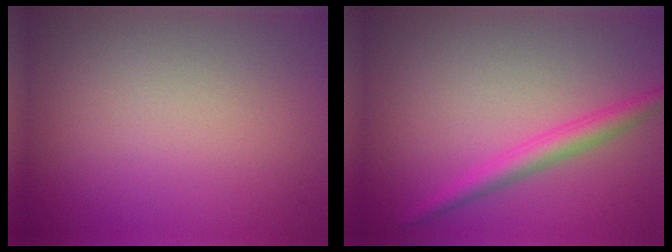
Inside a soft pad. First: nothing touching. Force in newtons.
{"total": 2.5, "press": 2.5, "slide": 0.1}